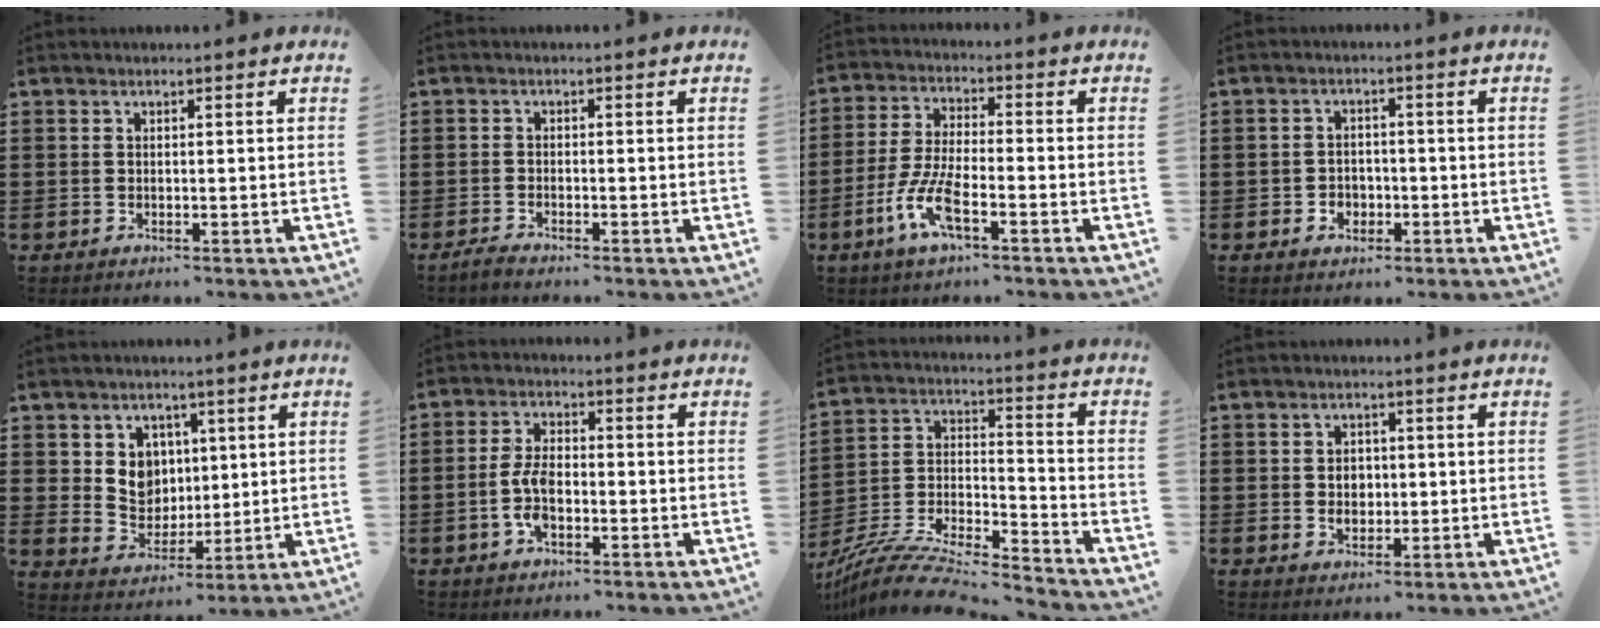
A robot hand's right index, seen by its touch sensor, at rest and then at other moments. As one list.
[{"total": 1.3, "force": [-1.2, -0.1, 0.4], "torque": [-0.010, -0.004, -0.022]}, {"total": 7.8, "force": [-3.8, 1.8, 6.6], "torque": [-0.162, -0.019, -0.076]}, {"total": 2.5, "force": [-1.1, 2.1, 0.8], "torque": [-0.020, 0.004, -0.025]}, {"total": 6.2, "force": [1.9, 5.5, 2.0], "torque": [-0.050, 0.006, 0.032]}, {"total": 5.5, "force": [-1.6, 2.6, 4.6], "torque": [-0.110, -0.004, -0.034]}, {"total": 9.8, "force": [-8.9, 1.6, 3.8], "torque": [-0.074, 0.005, -0.177]}, {"total": 2.9, "force": [-0.1, 2.2, 1.9], "torque": [-0.036, 0.002, -0.006]}]